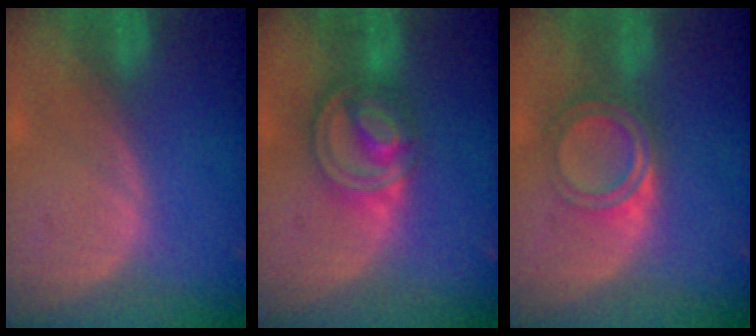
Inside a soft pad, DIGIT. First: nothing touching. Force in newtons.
{"total": 8.0, "press": 6.9, "slide": 4.0}
{"total": 5.3, "press": 5.0, "slide": 1.8}